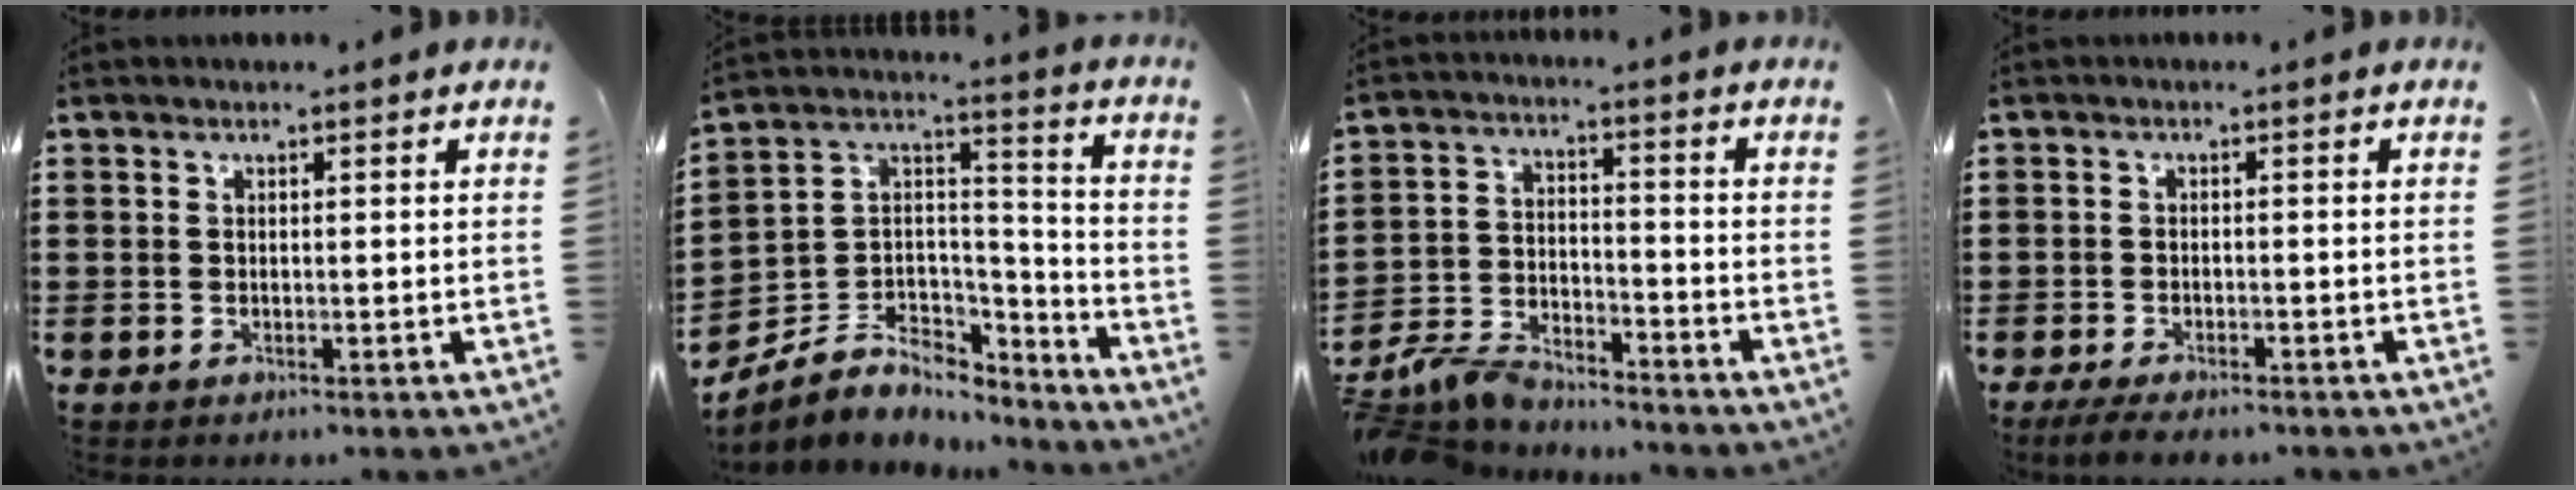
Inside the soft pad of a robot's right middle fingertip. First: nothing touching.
{"total": 4.6, "force": [-3.0, 3.5, 0.0], "torque": [-0.023, -0.016, -0.062]}
{"total": 6.4, "force": [-6.0, 1.4, 1.6], "torque": [-0.051, 0.003, -0.124]}
{"total": 2.4, "force": [-2.2, 0.3, 1.0], "torque": [-0.026, -0.003, -0.045]}